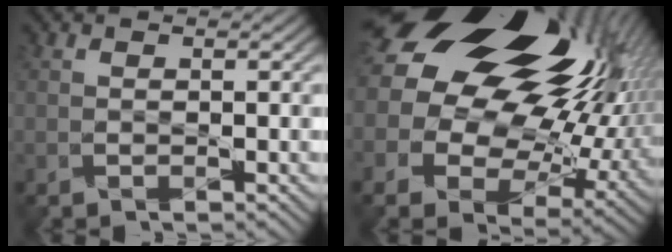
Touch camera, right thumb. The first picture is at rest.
{"total": 22.6, "force": [10.0, 14.1, 14.5], "torque": [-0.314, 0.067, 0.171]}